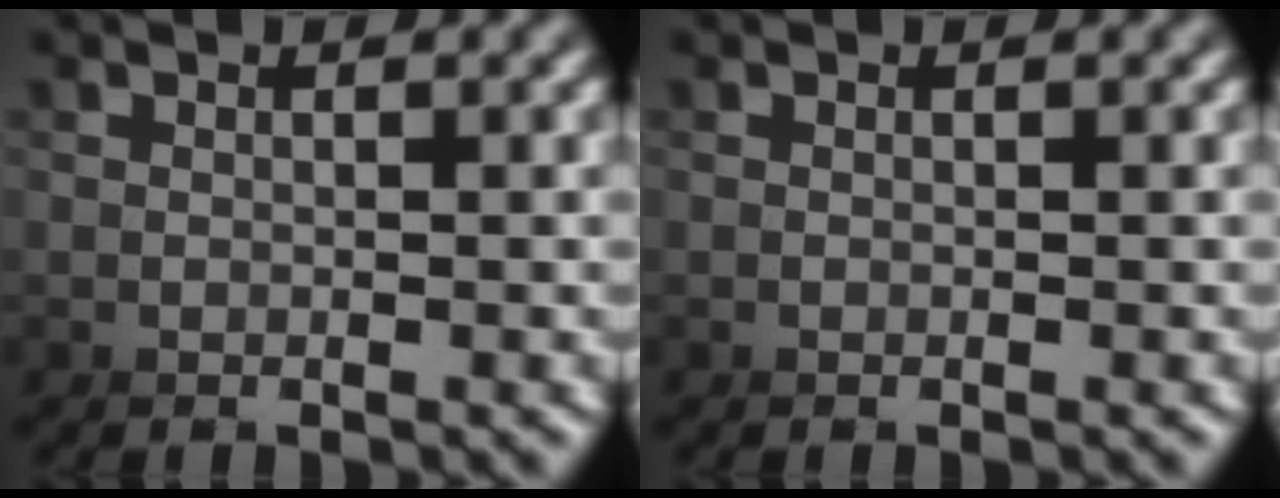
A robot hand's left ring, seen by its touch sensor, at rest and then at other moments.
{"total": 0.0}